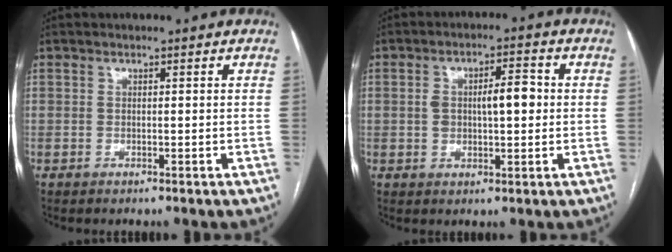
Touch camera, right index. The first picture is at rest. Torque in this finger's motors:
{"motor_torque": [0.19, 0.09, 0.12, 0.07]}